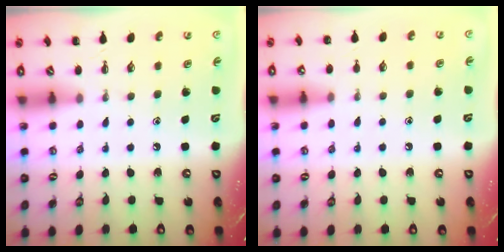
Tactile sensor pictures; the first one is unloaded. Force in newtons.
{"total": 6.1, "press": 5.8, "slide": 2.0}